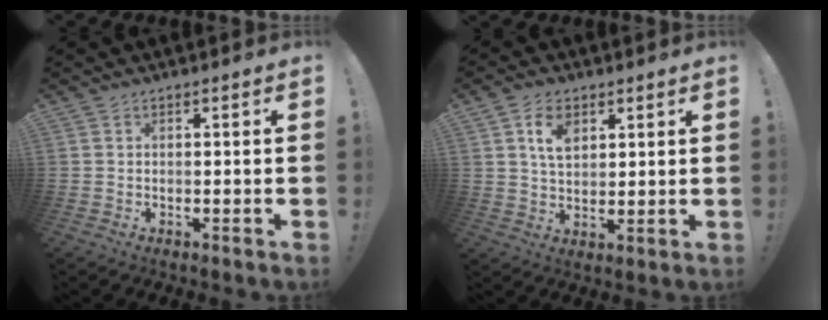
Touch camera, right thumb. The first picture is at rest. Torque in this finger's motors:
{"motor_torque": [0.78, 0.82, -0.05, 0.18, -0.01]}